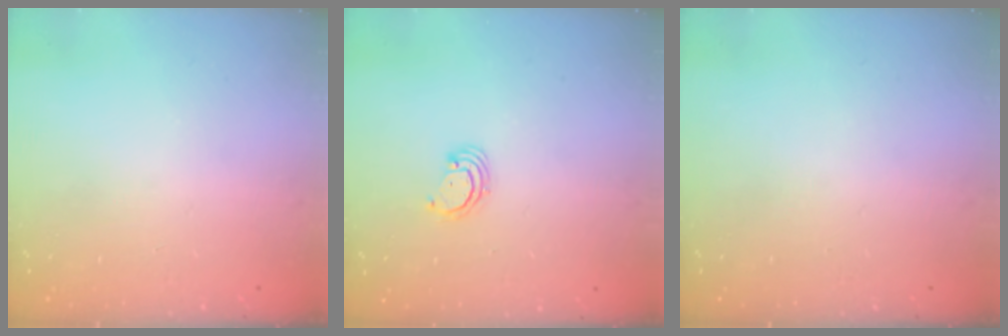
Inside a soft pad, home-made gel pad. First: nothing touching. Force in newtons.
{"total": 2.8, "press": 2.8, "slide": 0.2}
{"total": 0.0}